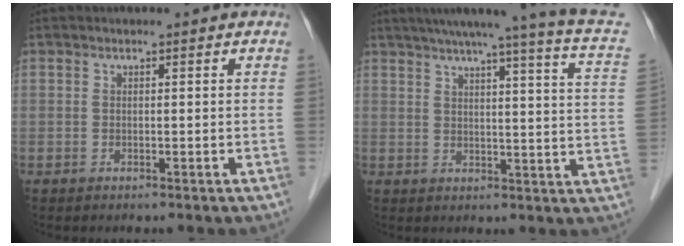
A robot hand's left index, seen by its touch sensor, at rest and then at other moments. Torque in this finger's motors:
{"motor_torque": [-0.24, -1.35, -0.01, 0.01]}